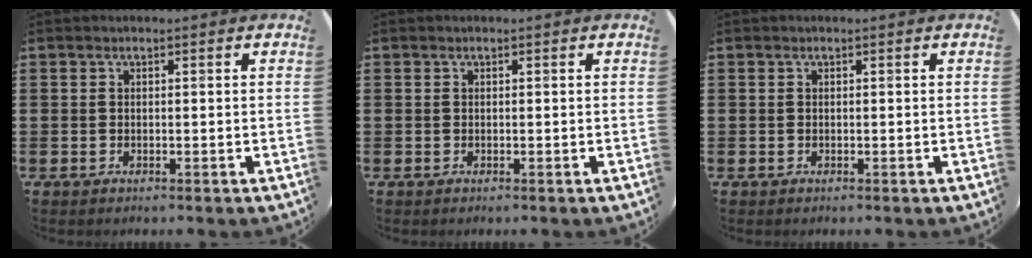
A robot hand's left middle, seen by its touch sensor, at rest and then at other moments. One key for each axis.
{"total": 0.0}
{"total": 0.0}